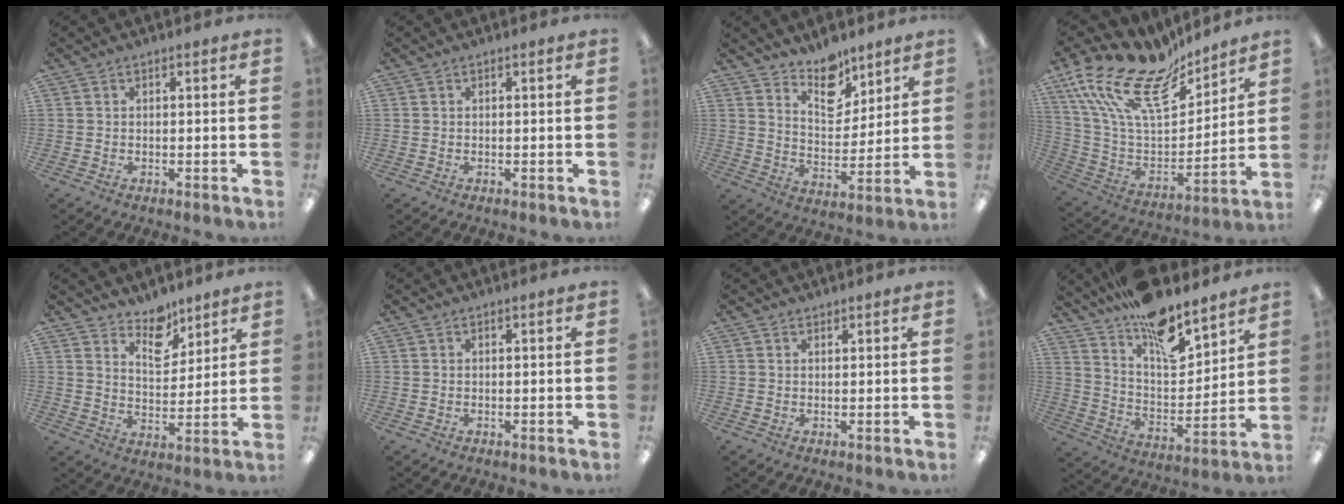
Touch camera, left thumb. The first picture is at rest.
{"total": 0.0}
{"total": 10.8, "force": [9.0, 4.8, 3.6], "torque": [-0.047, -0.067, 0.164]}
{"total": 21.9, "force": [14.6, 10.2, 12.7], "torque": [-0.256, -0.104, 0.256]}
{"total": 8.8, "force": [7.1, 4.3, 2.9], "torque": [-0.033, -0.050, 0.128]}
{"total": 0.0}
{"total": 1.0, "force": [0.9, 0.3, 0.0], "torque": [0.007, -0.005, 0.017]}
{"total": 16.3, "force": [12.4, 6.7, 8.3], "torque": [-0.135, -0.081, 0.217]}